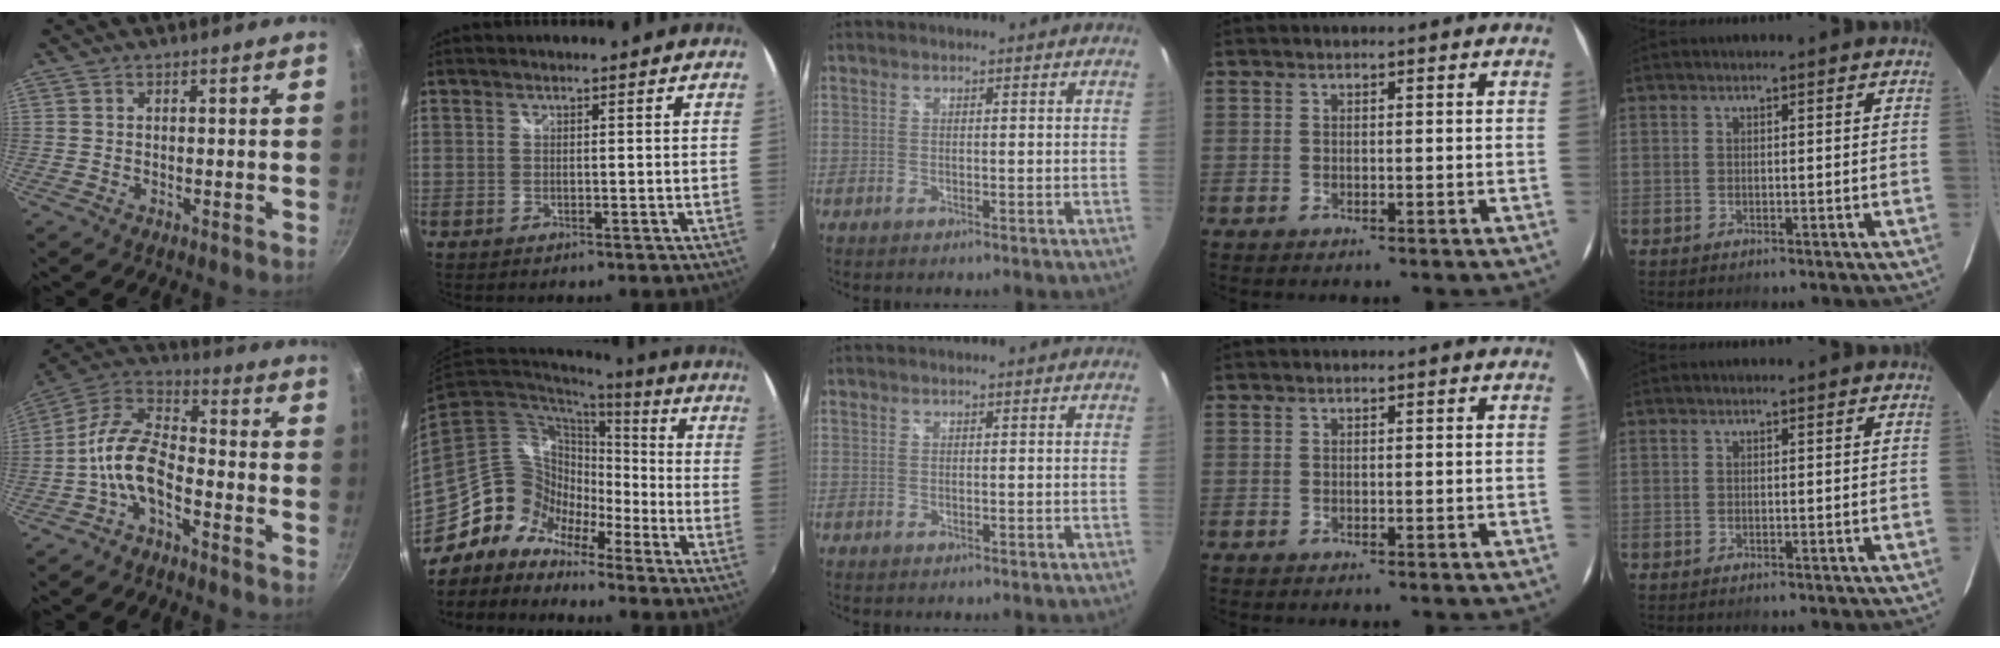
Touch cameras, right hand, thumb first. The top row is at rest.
{"thumb": {"total": 10.8, "force": [-4.5, 5.6, 8.0], "torque": [-0.147, 0.054, -0.105]}, "index": {"total": 12.8, "force": [-9.4, 8.1, 3.3], "torque": [-0.061, 0.030, -0.183]}}